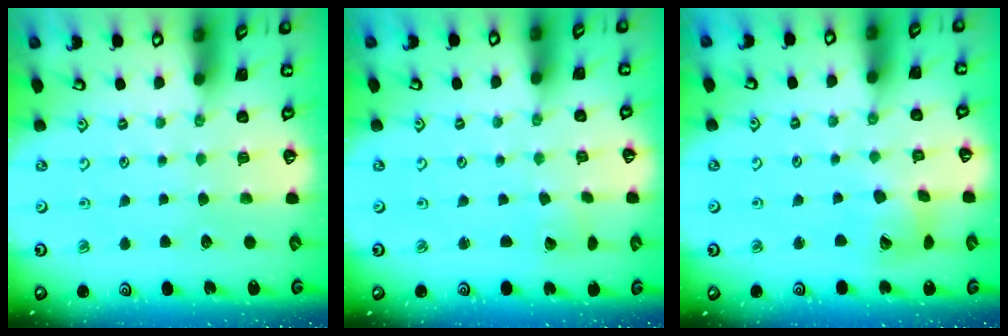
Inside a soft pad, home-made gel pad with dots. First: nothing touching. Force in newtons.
{"total": 1.7, "press": 1.7, "slide": 0.1}
{"total": 9.6, "press": 9.6, "slide": 1.2}